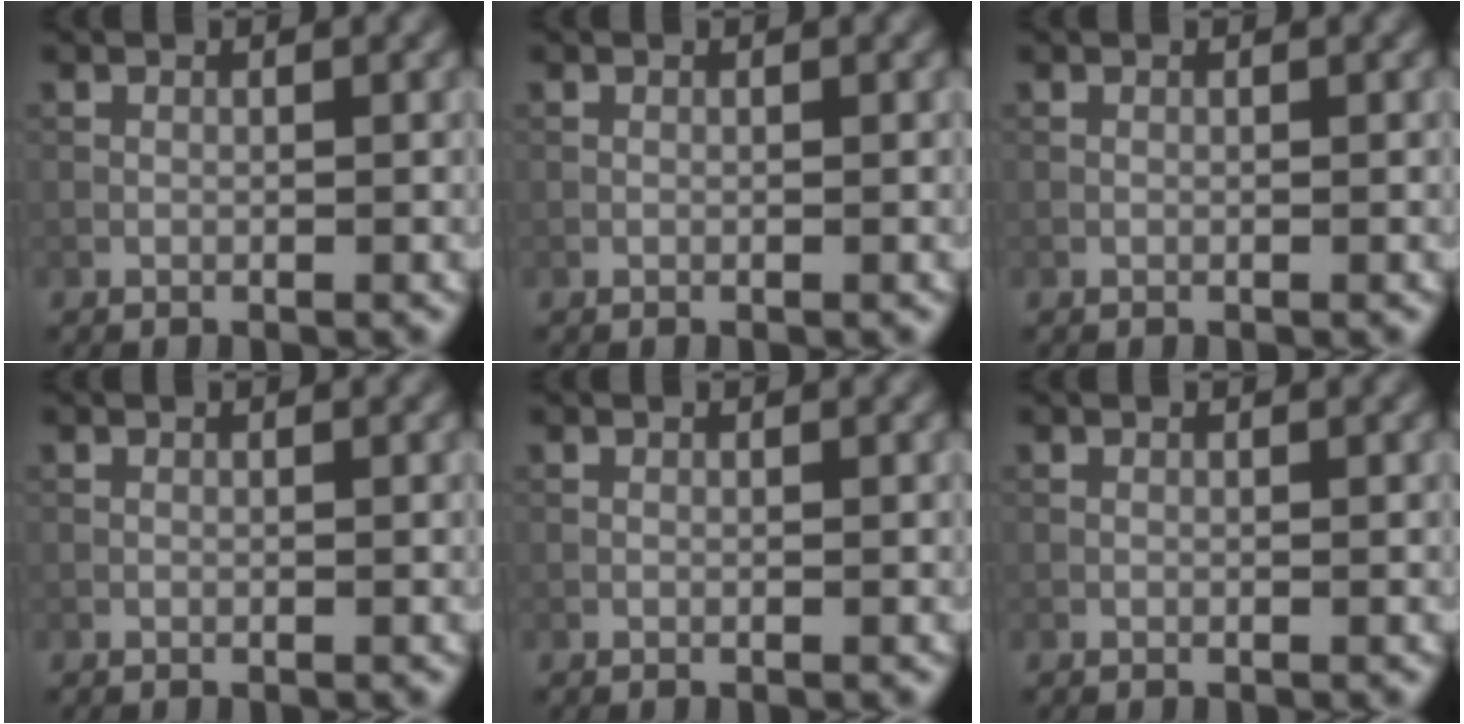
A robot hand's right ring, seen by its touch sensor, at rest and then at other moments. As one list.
[{"total": 0.0}, {"total": 0.0}, {"total": 0.0}, {"total": 0.0}, {"total": 0.0}]